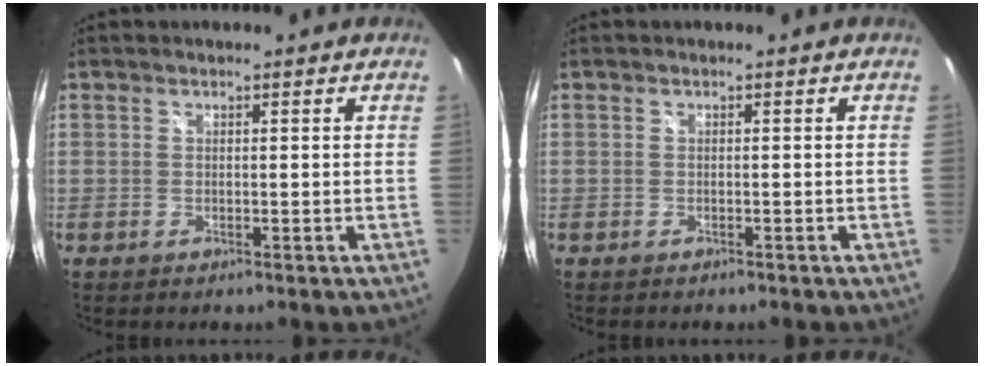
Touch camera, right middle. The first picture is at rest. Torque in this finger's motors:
{"motor_torque": [-0.47, 0.10, 0.10, 0.00]}